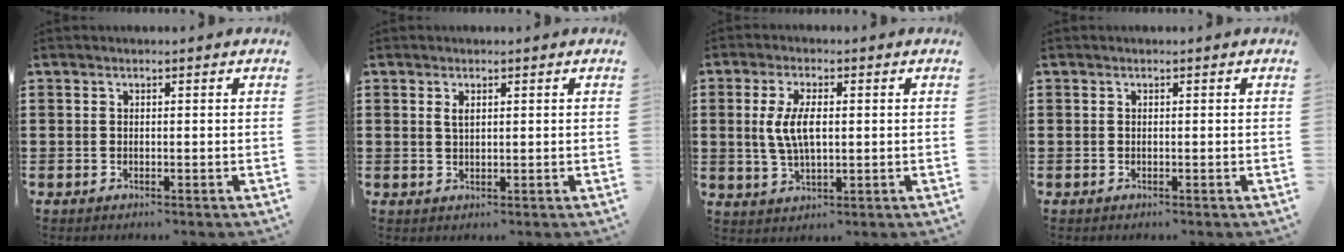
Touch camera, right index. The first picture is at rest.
{"total": 1.3, "force": [0.7, 0.5, 1.1], "torque": [-0.023, 0.002, 0.011]}
{"total": 5.9, "force": [0.5, 2.5, 5.4], "torque": [-0.121, 0.003, 0.003]}
{"total": 0.0}